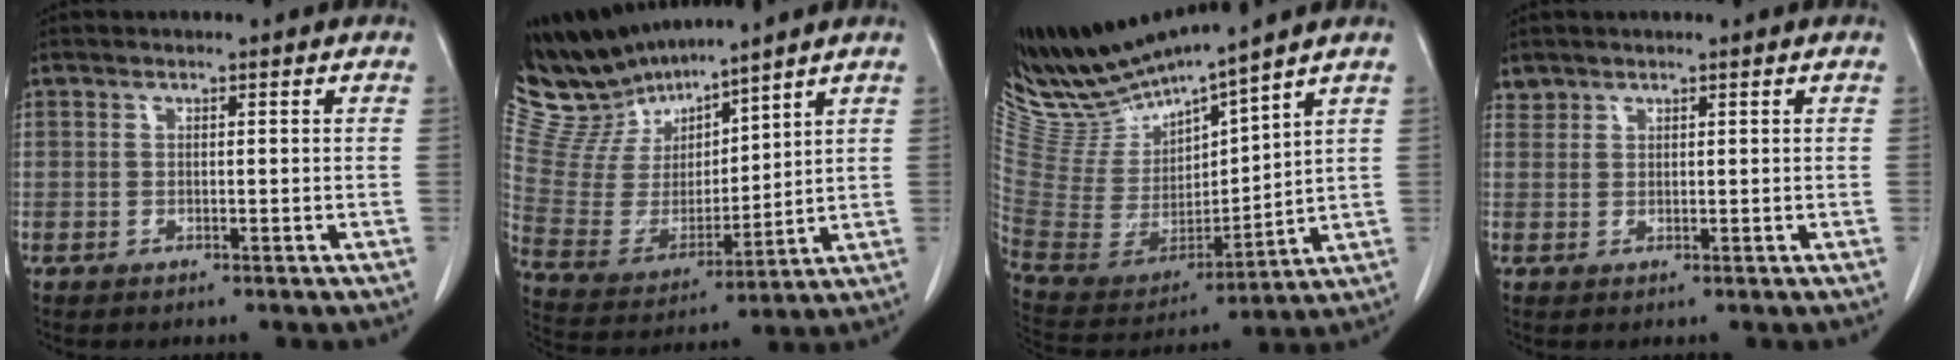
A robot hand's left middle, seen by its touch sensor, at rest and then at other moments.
{"total": 13.0, "force": [12.4, 2.8, 2.6], "torque": [-0.073, 0.005, 0.259]}
{"total": 13.8, "force": [13.0, -0.1, 4.7], "torque": [-0.105, -0.022, 0.268]}
{"total": 1.0, "force": [0.9, 0.4, -0.2], "torque": [0.005, 0.004, 0.019]}